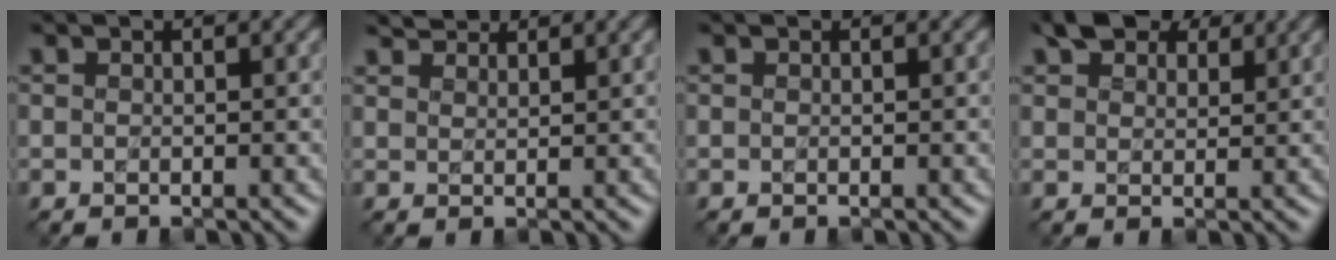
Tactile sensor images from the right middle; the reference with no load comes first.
{"total": 2.5, "force": [2.5, 0.2, 0.0], "torque": [0.000, 0.001, 0.041]}
{"total": 0.0}
{"total": 4.6, "force": [3.8, 2.1, 1.6], "torque": [-0.025, 0.012, 0.060]}